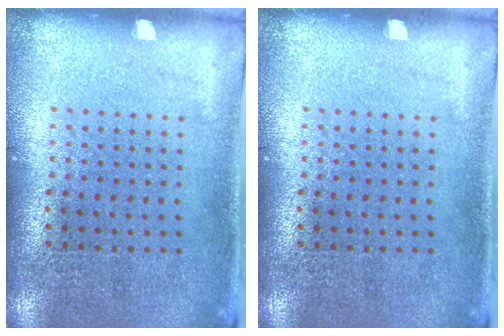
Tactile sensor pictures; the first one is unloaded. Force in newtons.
{"total": 0.0}